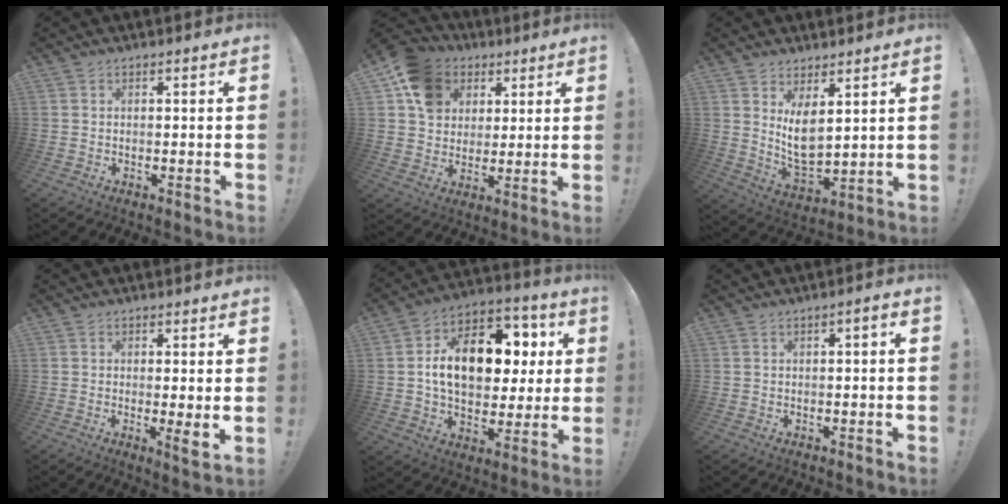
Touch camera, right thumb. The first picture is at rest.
{"total": 13.0, "force": [5.4, 10.4, 5.5], "torque": [-0.075, -0.021, 0.109]}
{"total": 9.1, "force": [4.5, 4.6, 6.4], "torque": [-0.113, -0.042, 0.087]}
{"total": 4.1, "force": [0.1, 0.0, 4.1], "torque": [-0.043, -0.020, 0.001]}
{"total": 18.8, "force": [2.9, 12.1, 14.1], "torque": [-0.209, -0.001, 0.054]}
{"total": 1.7, "force": [-0.9, 0.2, 1.4], "torque": [-0.023, 0.004, -0.016]}